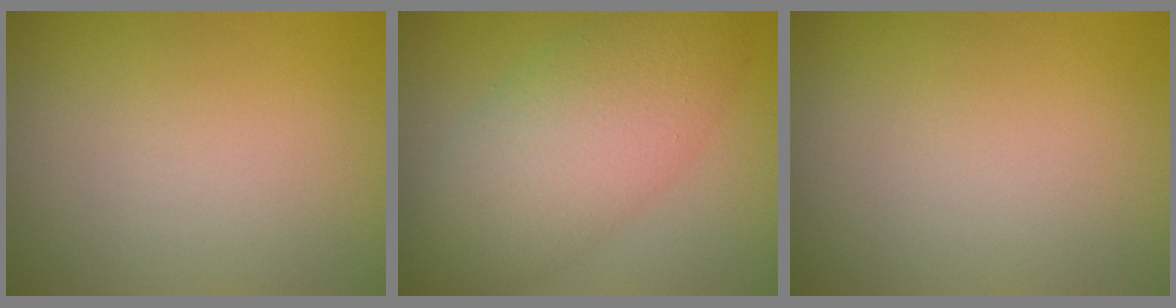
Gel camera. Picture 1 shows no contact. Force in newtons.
{"total": 8.1, "press": 8.1, "slide": 0.3}
{"total": 0.0}